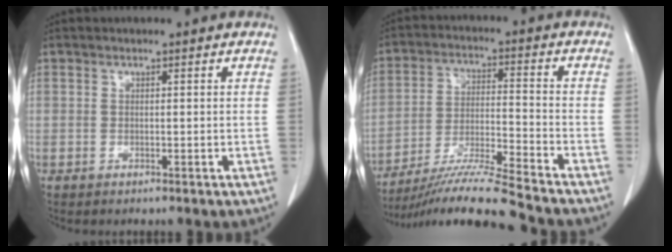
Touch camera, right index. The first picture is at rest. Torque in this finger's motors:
{"motor_torque": [0.57, -0.73, 0.22, 0.11]}